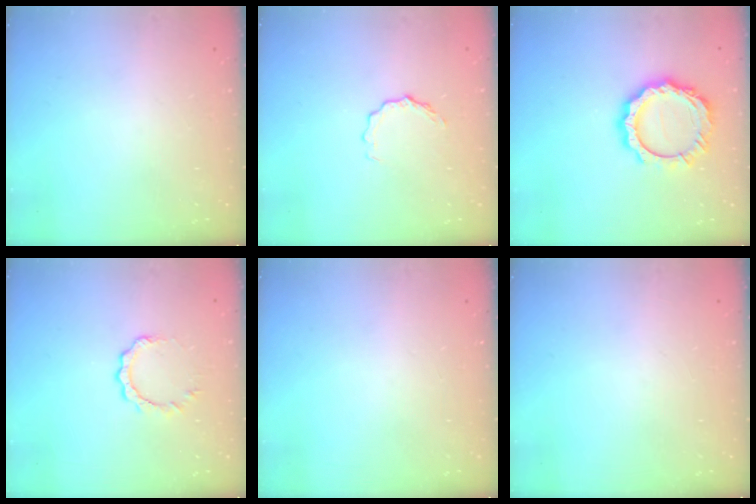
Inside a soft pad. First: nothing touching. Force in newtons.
{"total": 4.1, "press": 4.1, "slide": 0.4}
{"total": 13.9, "press": 13.9, "slide": 1.1}
{"total": 4.0, "press": 4.0, "slide": 0.5}
{"total": 0.0}
{"total": 0.0}